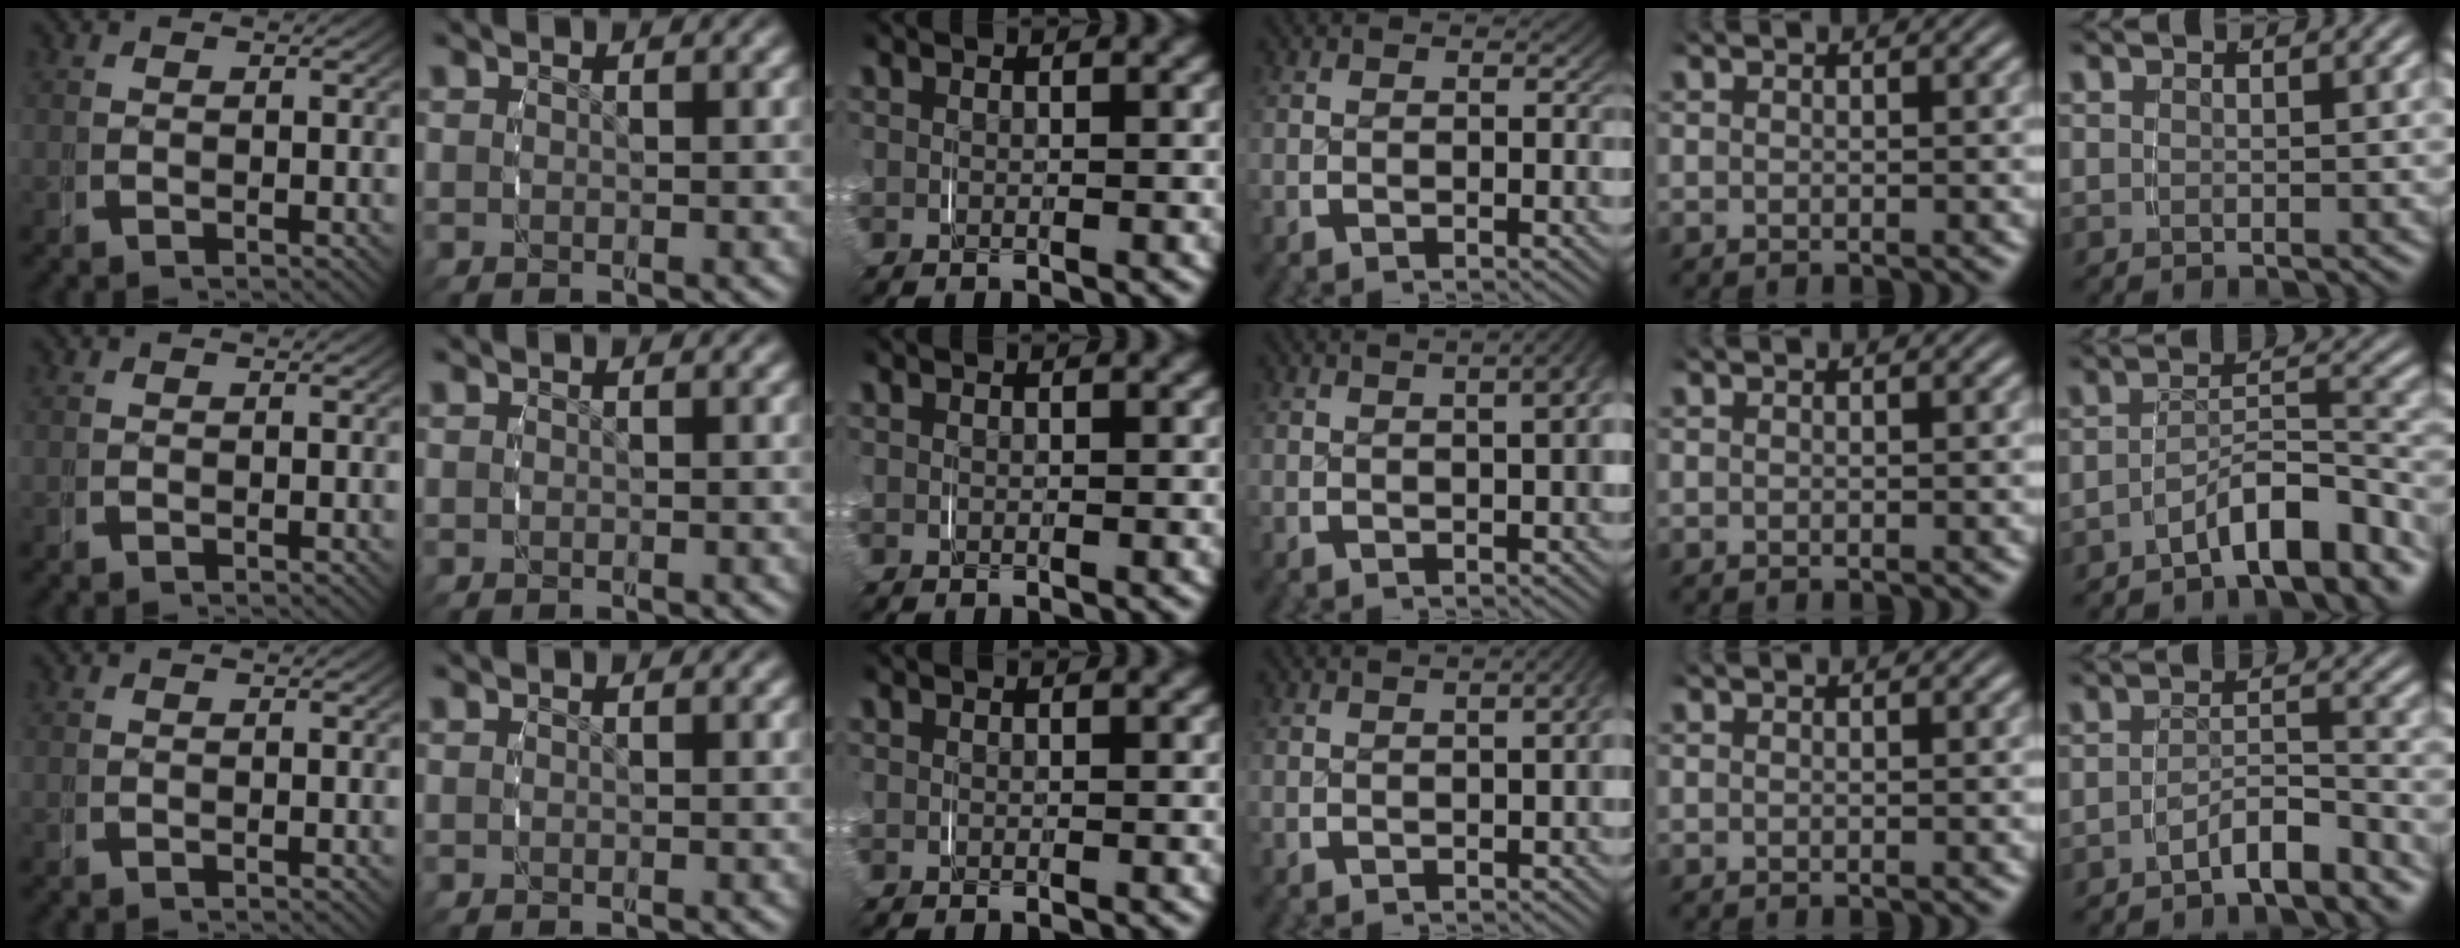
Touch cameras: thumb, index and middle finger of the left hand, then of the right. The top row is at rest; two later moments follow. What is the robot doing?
{"motion": "grasp_and_lifting", "object": "string"}